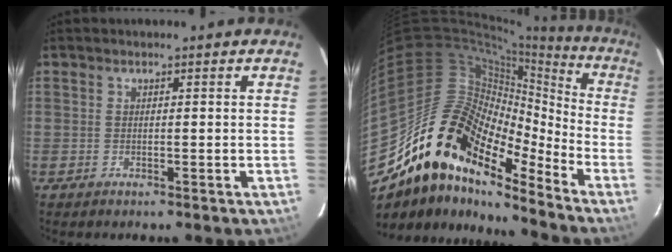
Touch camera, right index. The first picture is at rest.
{"total": 21.8, "force": [-14.7, 11.5, 11.2], "torque": [-0.191, 0.026, -0.268]}